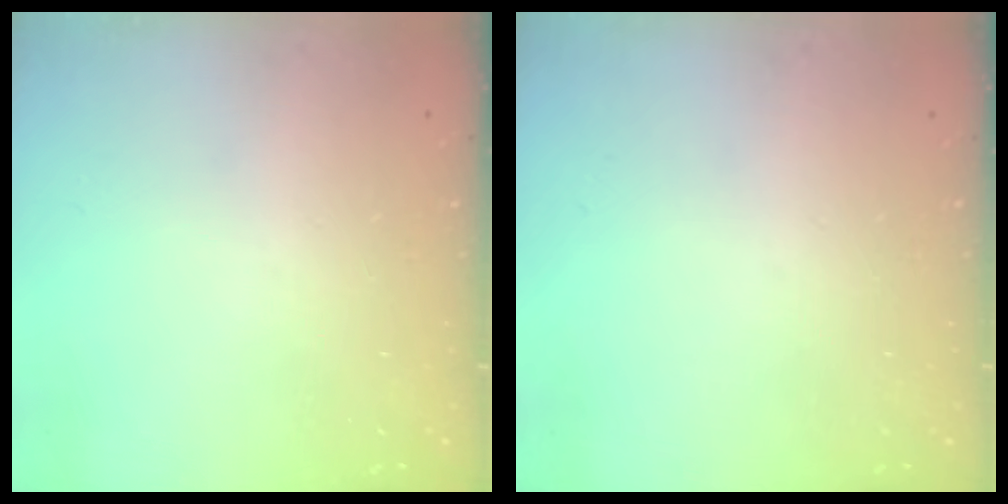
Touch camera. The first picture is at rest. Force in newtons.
{"total": 0.0}